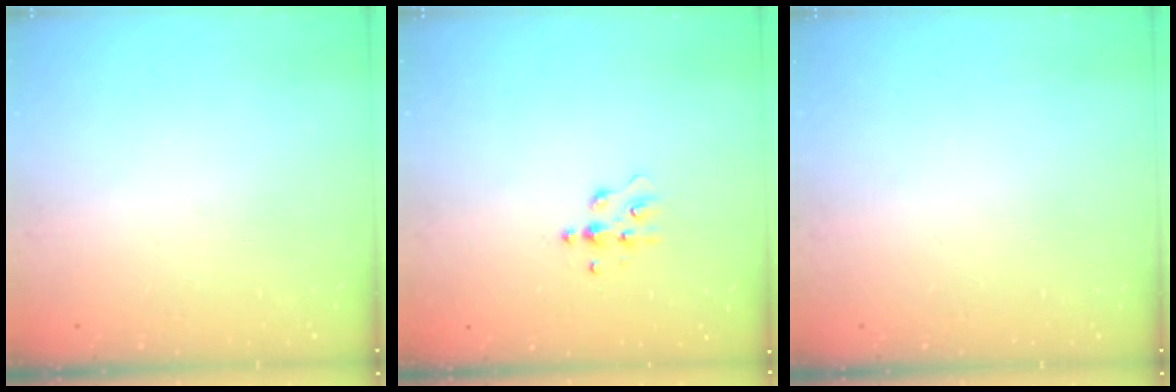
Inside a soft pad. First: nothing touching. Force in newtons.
{"total": 5.5, "press": 5.5, "slide": 0.7}
{"total": 0.0}